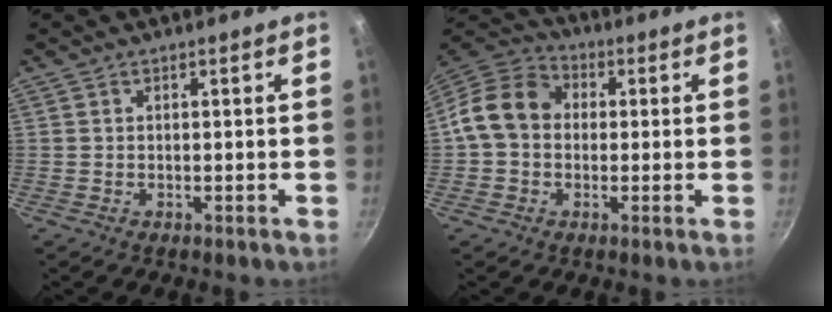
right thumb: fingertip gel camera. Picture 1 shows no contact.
{"total": 11.9, "force": [0.3, 9.7, 6.9], "torque": [-0.096, 0.030, -0.019]}